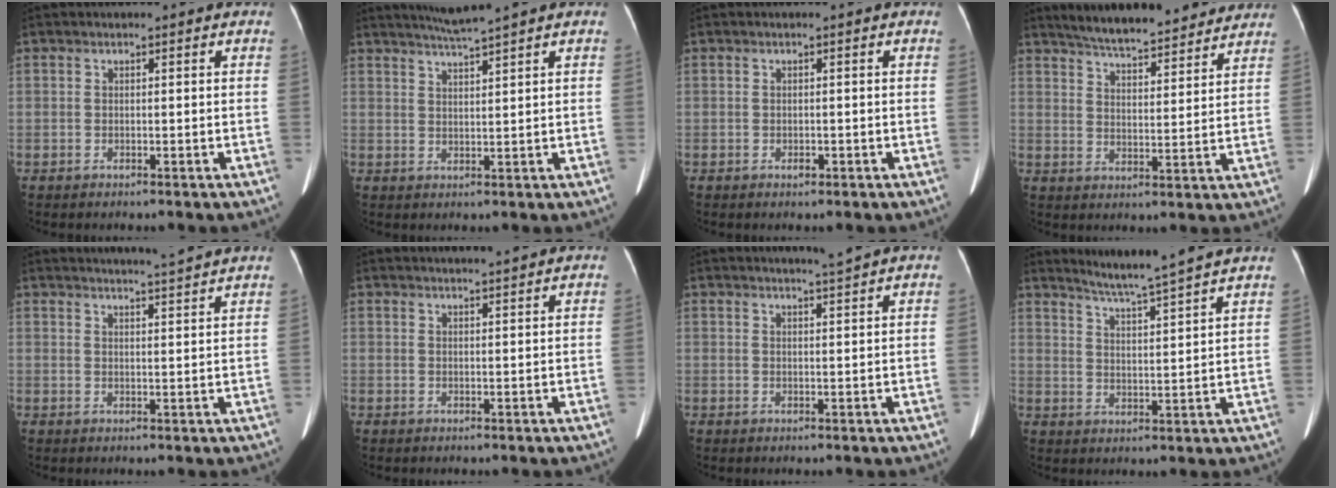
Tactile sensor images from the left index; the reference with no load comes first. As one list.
[{"total": 4.3, "force": [3.6, -1.6, 1.5], "torque": [-0.029, -0.002, 0.071]}, {"total": 0.6, "force": [-0.3, 0.3, 0.3], "torque": [-0.006, 0.001, -0.004]}, {"total": 17.6, "force": [15.8, 4.4, 6.3], "torque": [-0.078, 0.011, 0.197]}, {"total": 7.6, "force": [7.0, -1.6, 2.5], "torque": [-0.034, 0.001, 0.086]}, {"total": 3.1, "force": [2.8, -0.9, 1.0], "torque": [-0.011, 0.006, 0.040]}, {"total": 2.2, "force": [1.8, -1.1, 0.5], "torque": [-0.011, -0.014, 0.034]}, {"total": 10.0, "force": [9.0, -1.8, 4.0], "torque": [-0.075, -0.004, 0.131]}]